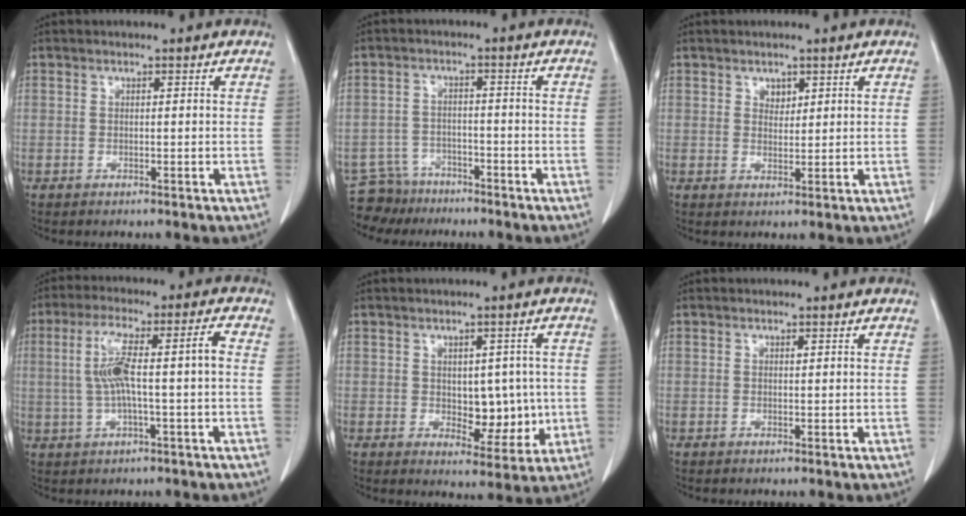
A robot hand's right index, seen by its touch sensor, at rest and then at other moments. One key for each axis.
{"total": 5.9, "fx": -4.9, "fy": 3.1, "fz": -0.7, "tx": 0.015, "ty": 0.008, "tz": -0.085}
{"total": 1.7, "fx": 1.1, "fy": 1.1, "fz": 0.7, "tx": -0.009, "ty": -0.003, "tz": 0.020}
{"total": 9.1, "fx": 0.2, "fy": 0.9, "fz": 9.1, "tx": -0.180, "ty": 0.030, "tz": 0.006}
{"total": 6.9, "fx": -0.2, "fy": 3.9, "fz": 5.7, "tx": -0.064, "ty": 0.003, "tz": 0.010}
{"total": 0.0}